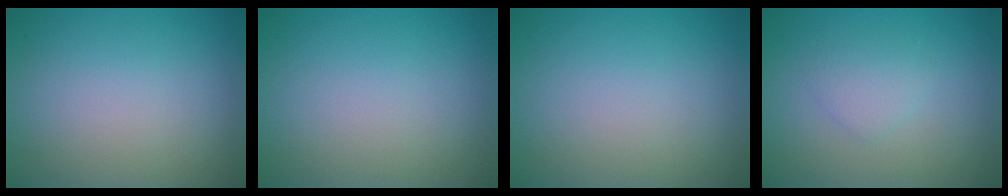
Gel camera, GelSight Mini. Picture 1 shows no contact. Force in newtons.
{"total": 0.0}
{"total": 0.0}
{"total": 1.5, "press": 1.5, "slide": 0.0}